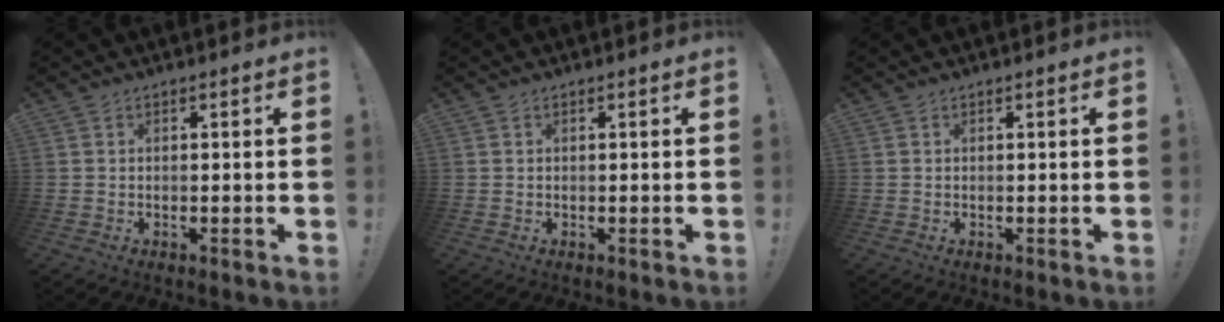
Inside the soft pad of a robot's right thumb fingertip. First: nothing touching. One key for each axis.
{"total": 0.0}
{"total": 0.0}